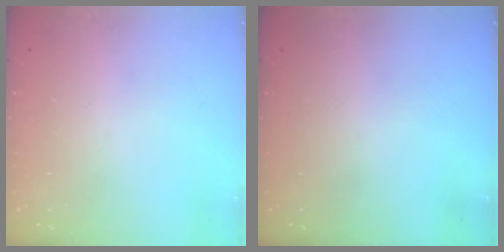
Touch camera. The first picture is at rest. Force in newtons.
{"total": 0.0}